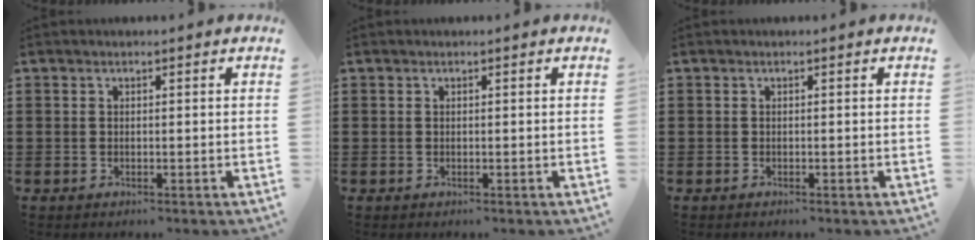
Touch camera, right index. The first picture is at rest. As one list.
[{"total": 0.0}, {"total": 0.0}]